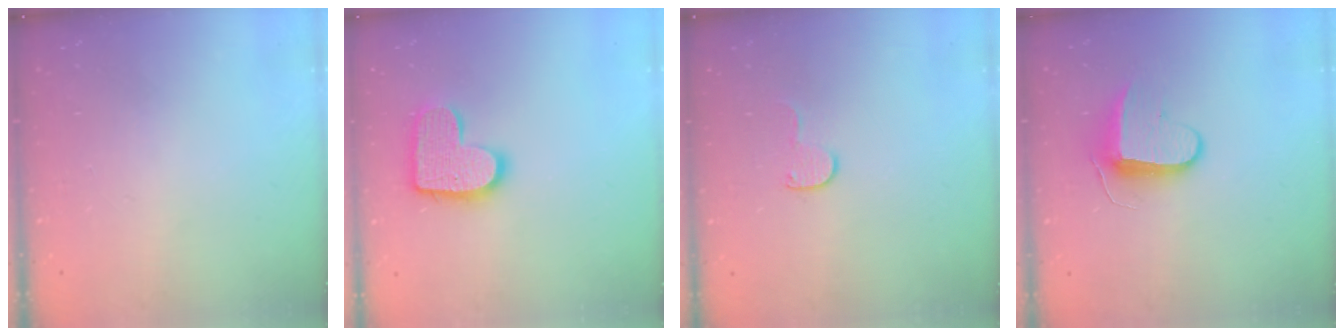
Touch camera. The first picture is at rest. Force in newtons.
{"total": 13.5, "press": 13.5, "slide": 0.8}
{"total": 5.6, "press": 5.5, "slide": 0.5}
{"total": 8.6, "press": 8.6, "slide": 0.5}